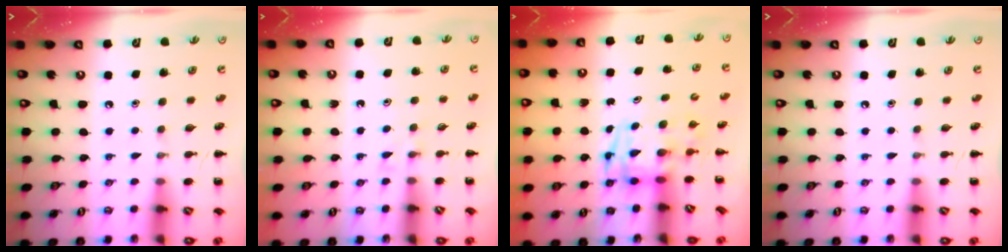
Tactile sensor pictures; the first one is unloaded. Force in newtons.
{"total": 2.8, "press": 2.5, "slide": 1.1}
{"total": 3.3, "press": 3.3, "slide": 0.7}
{"total": 0.0}